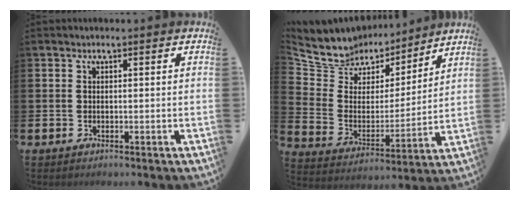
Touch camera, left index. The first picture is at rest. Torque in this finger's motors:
{"motor_torque": [1.07, -1.07, 0.62, 0.05]}